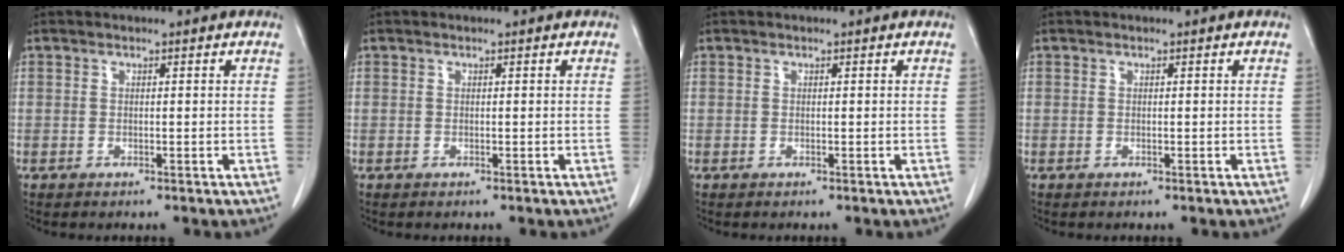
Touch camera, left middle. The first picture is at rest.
{"total": 0.0}
{"total": 0.0}
{"total": 0.0}